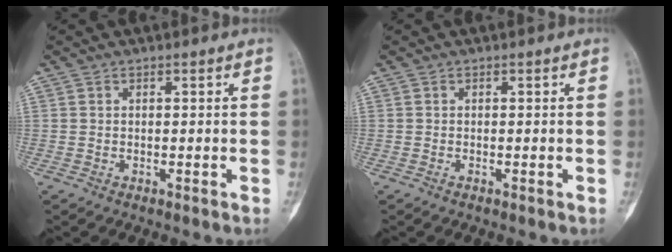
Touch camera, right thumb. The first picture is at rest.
{"total": 0.0}